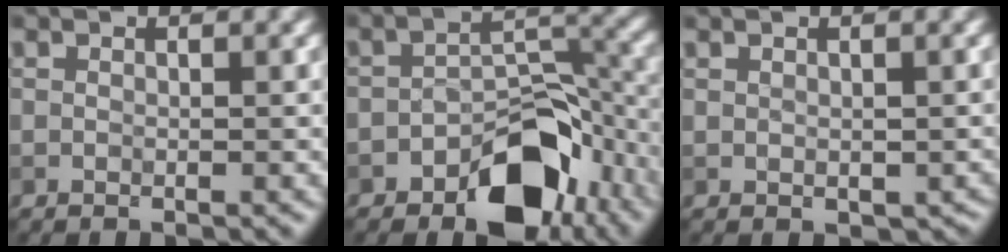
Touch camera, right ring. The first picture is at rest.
{"total": 8.1, "force": [-4.6, 4.2, 5.2], "torque": [-0.062, 0.003, -0.076]}
{"total": 1.8, "force": [-0.1, 1.4, 1.1], "torque": [-0.011, -0.009, 0.003]}